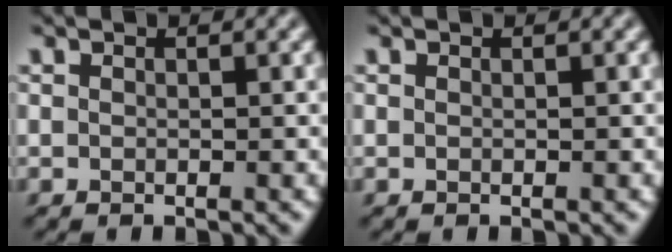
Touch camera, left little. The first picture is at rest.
{"total": 0.0}